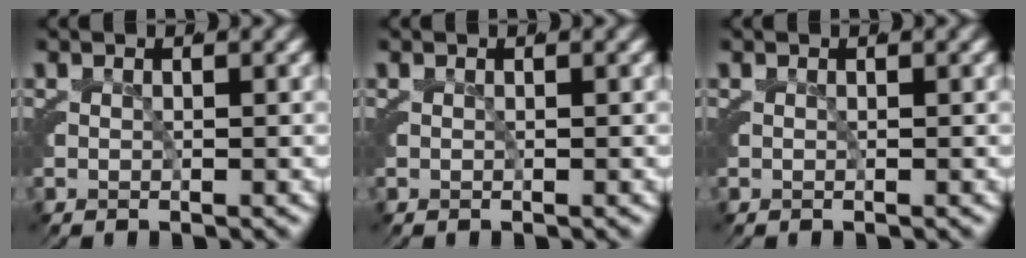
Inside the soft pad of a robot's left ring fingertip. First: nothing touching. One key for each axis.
{"total": 0.0}
{"total": 0.0}